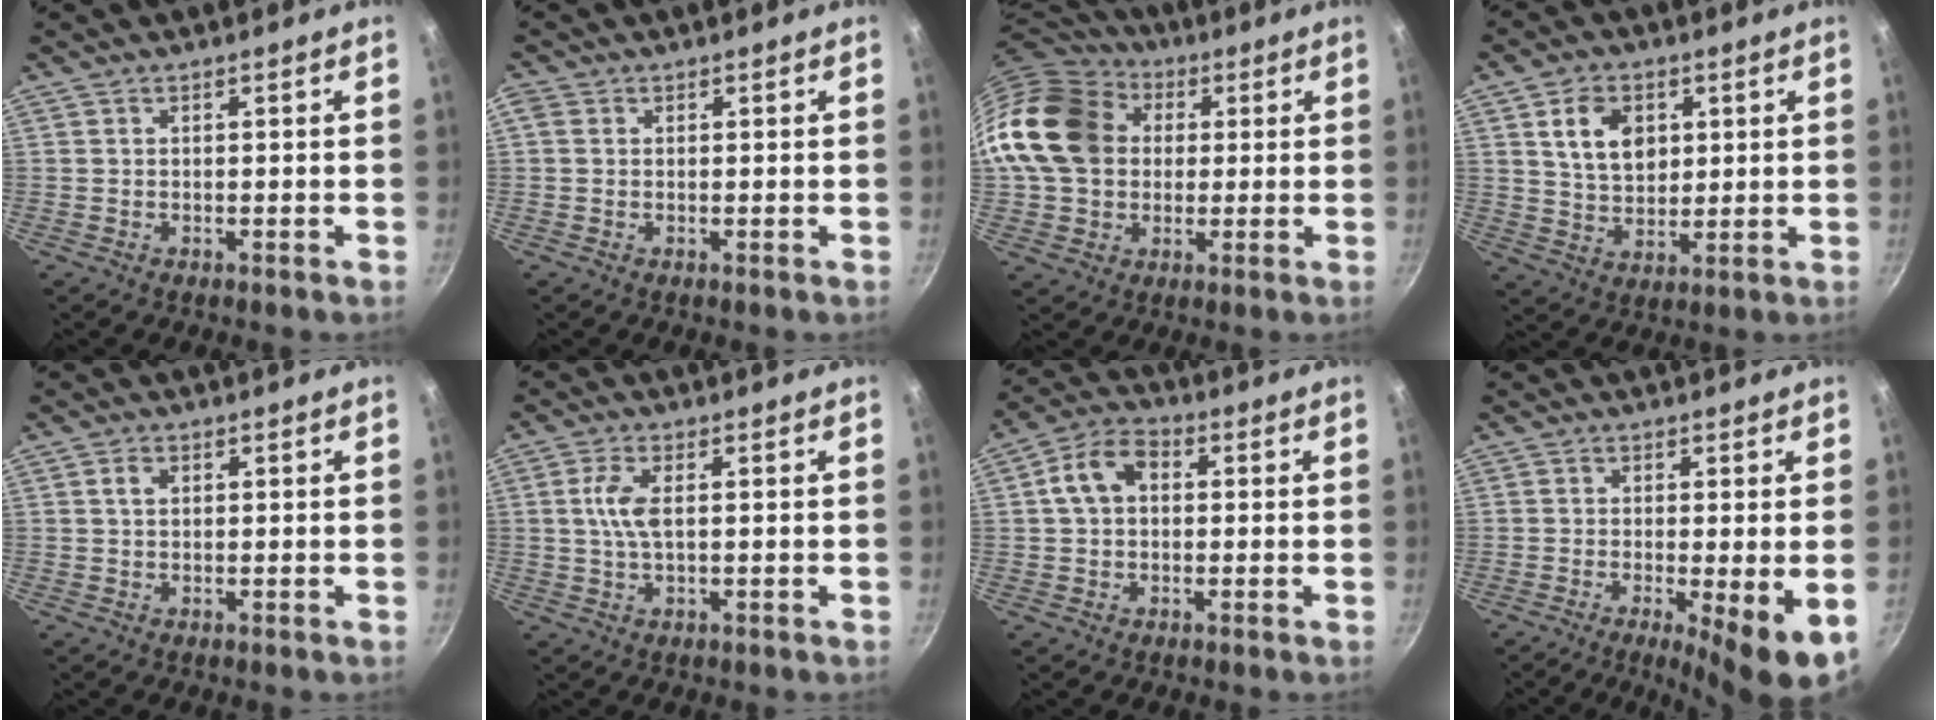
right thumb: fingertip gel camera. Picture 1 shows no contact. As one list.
[{"total": 1.6, "force": [0.3, 1.4, 0.8], "torque": [-0.015, 0.003, 0.001]}, {"total": 20.3, "force": [3.0, 16.3, 11.8], "torque": [-0.213, 0.035, 0.045]}, {"total": 9.2, "force": [2.9, 6.6, 5.7], "torque": [-0.075, -0.012, 0.054]}, {"total": 1.7, "force": [0.5, 1.3, 1.1], "torque": [-0.014, 0.004, 0.007]}, {"total": 4.8, "force": [0.6, 1.9, 4.4], "torque": [-0.097, 0.005, 0.010]}, {"total": 8.1, "force": [1.1, 5.8, 5.5], "torque": [-0.085, 0.025, 0.006]}, {"total": 7.7, "force": [-1.9, 1.2, 7.4], "torque": [-0.111, -0.011, -0.025]}]